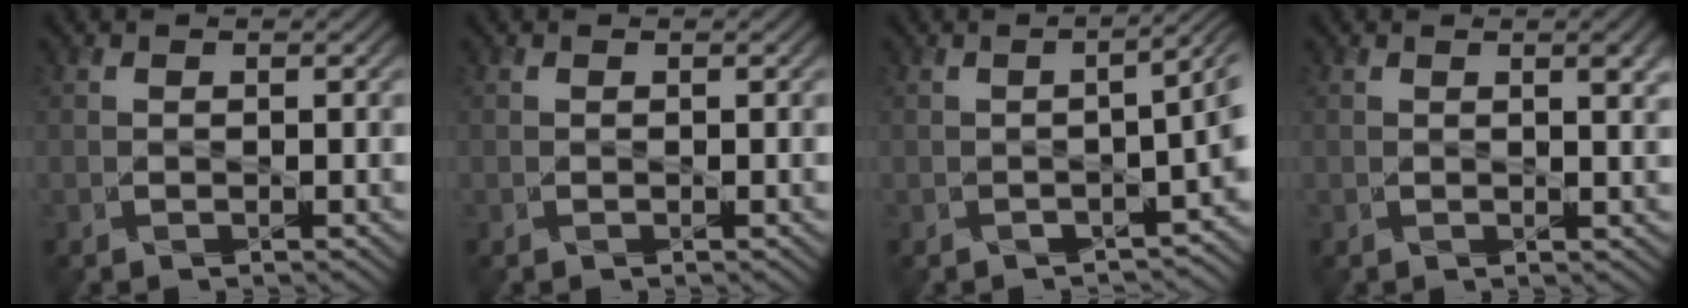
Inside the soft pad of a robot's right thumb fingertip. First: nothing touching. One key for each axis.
{"total": 0.0}
{"total": 4.8, "fx": -1.5, "fy": 1.5, "fz": 4.3, "tx": -0.051, "ty": -0.007, "tz": -0.021}
{"total": 2.7, "fx": 1.2, "fy": 0.6, "fz": 2.4, "tx": -0.036, "ty": 0.001, "tz": 0.020}